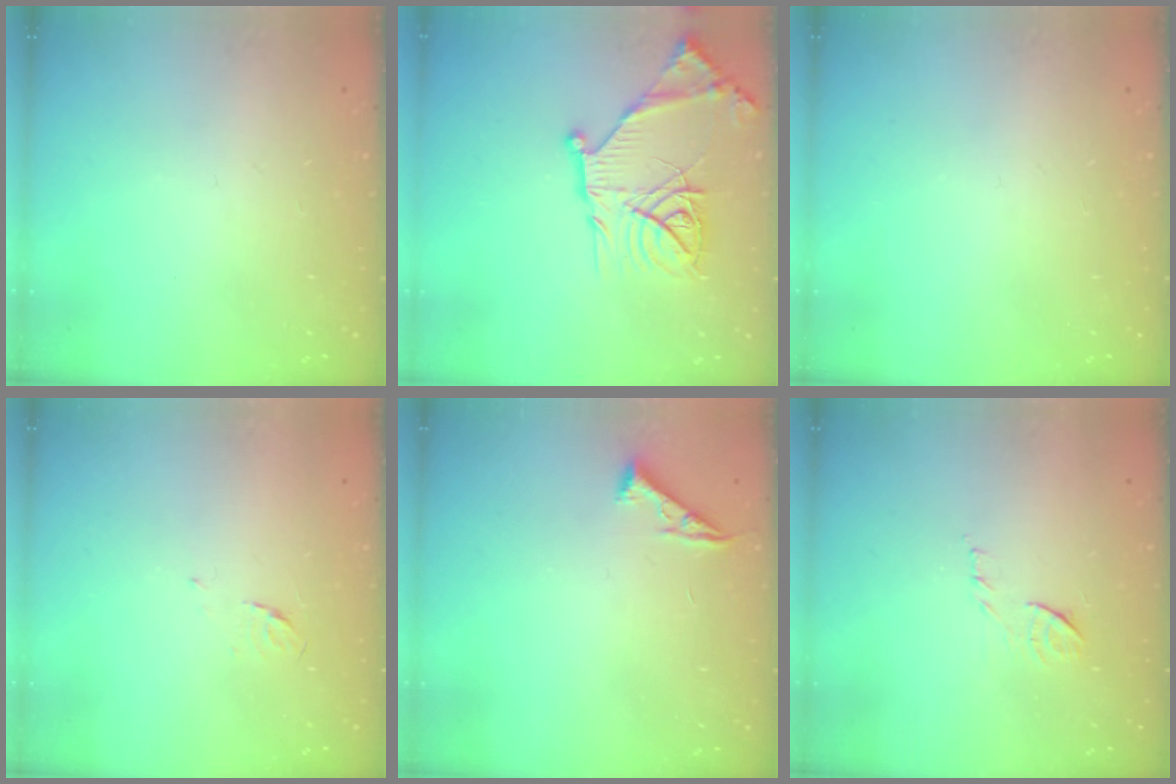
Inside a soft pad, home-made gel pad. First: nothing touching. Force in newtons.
{"total": 20.2, "press": 20.1, "slide": 1.9}
{"total": 0.0}
{"total": 3.5, "press": 3.4, "slide": 0.8}
{"total": 4.3, "press": 4.3, "slide": 0.6}
{"total": 7.8, "press": 7.7, "slide": 0.7}